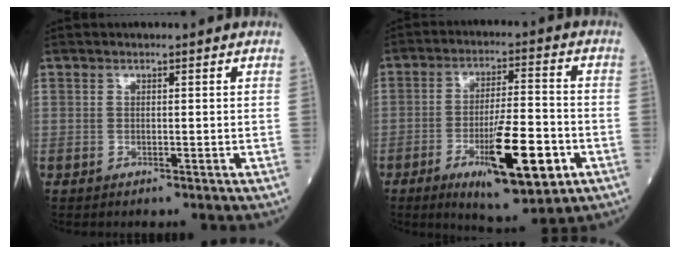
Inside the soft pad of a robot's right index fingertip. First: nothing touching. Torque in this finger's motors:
{"motor_torque": [1.45, -0.69, 0.90, 0.21]}